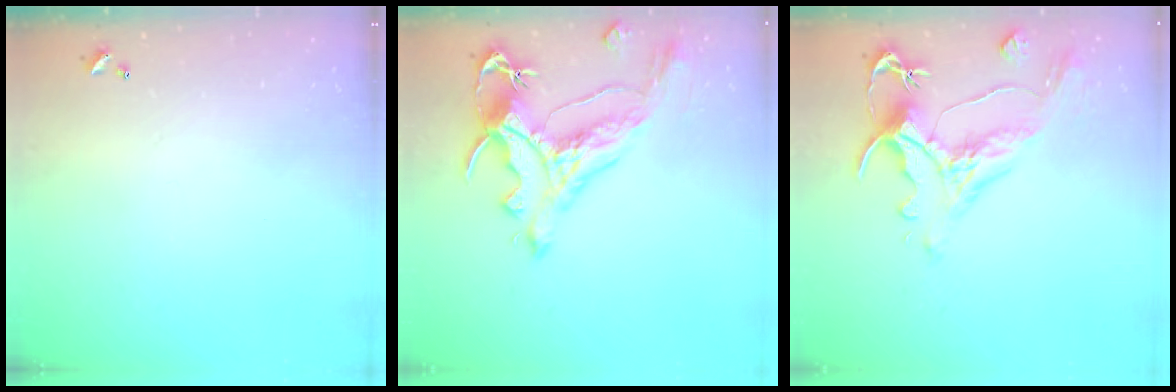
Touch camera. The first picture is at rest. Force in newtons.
{"total": 3.8, "press": 3.4, "slide": 1.7}
{"total": 1.5, "press": 0.2, "slide": 1.5}